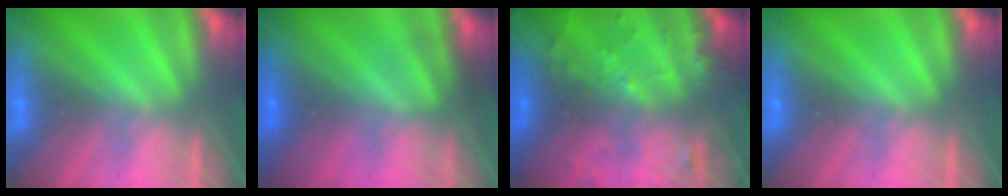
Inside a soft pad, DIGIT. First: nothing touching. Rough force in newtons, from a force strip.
{"total": 4.5}
{"total": 8.5}
{"total": 0.0}